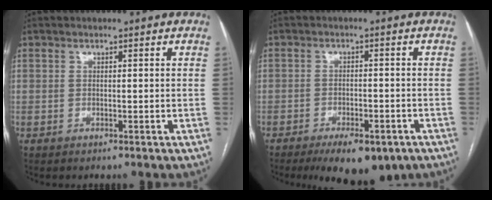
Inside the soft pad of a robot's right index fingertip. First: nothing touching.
{"total": 9.8, "force": [-6.7, 3.7, 6.1], "torque": [-0.080, -0.006, -0.096]}